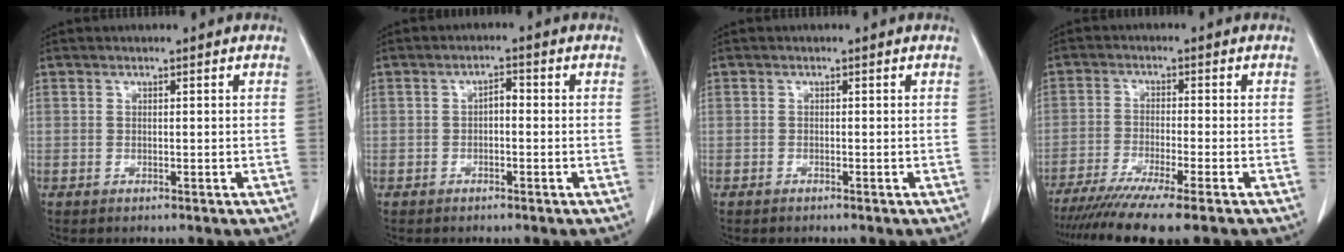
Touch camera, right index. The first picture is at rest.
{"total": 2.3, "force": [-0.4, 0.9, 2.1], "torque": [-0.032, 0.011, -0.007]}
{"total": 0.0}
{"total": 10.6, "force": [-8.5, -0.6, 6.3], "torque": [-0.089, -0.025, -0.134]}